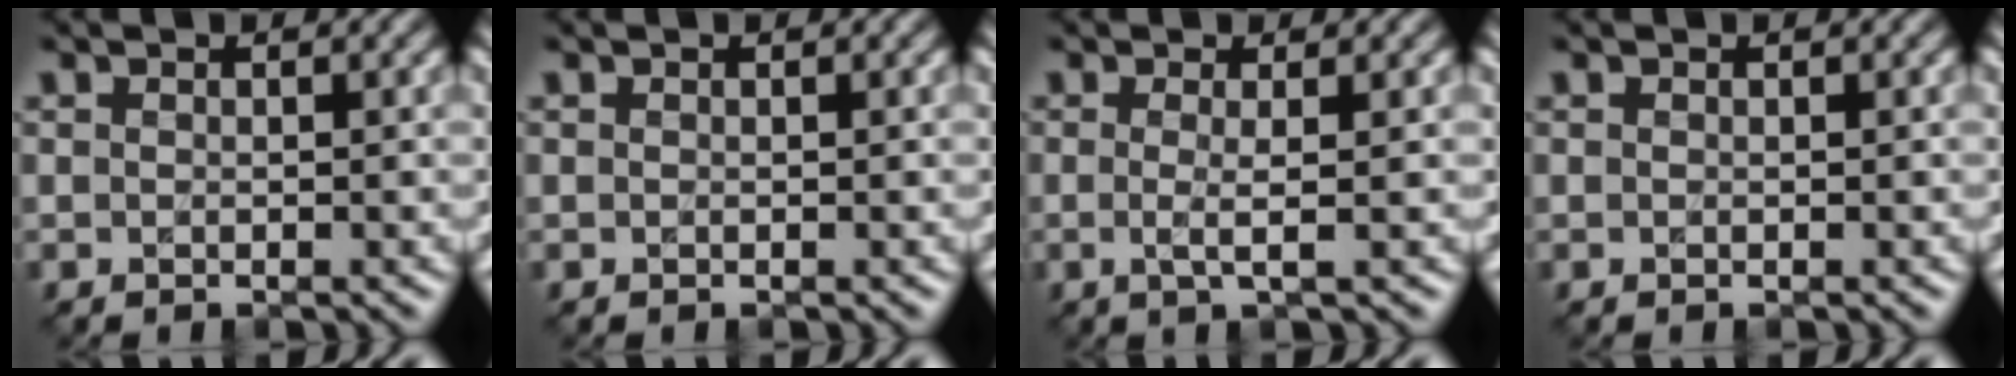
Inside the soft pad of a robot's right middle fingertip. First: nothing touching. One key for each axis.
{"total": 0.0}
{"total": 1.9, "fx": -0.1, "fy": 0.4, "fz": 1.9, "tx": -0.035, "ty": -0.005, "tz": -0.007}
{"total": 0.0}